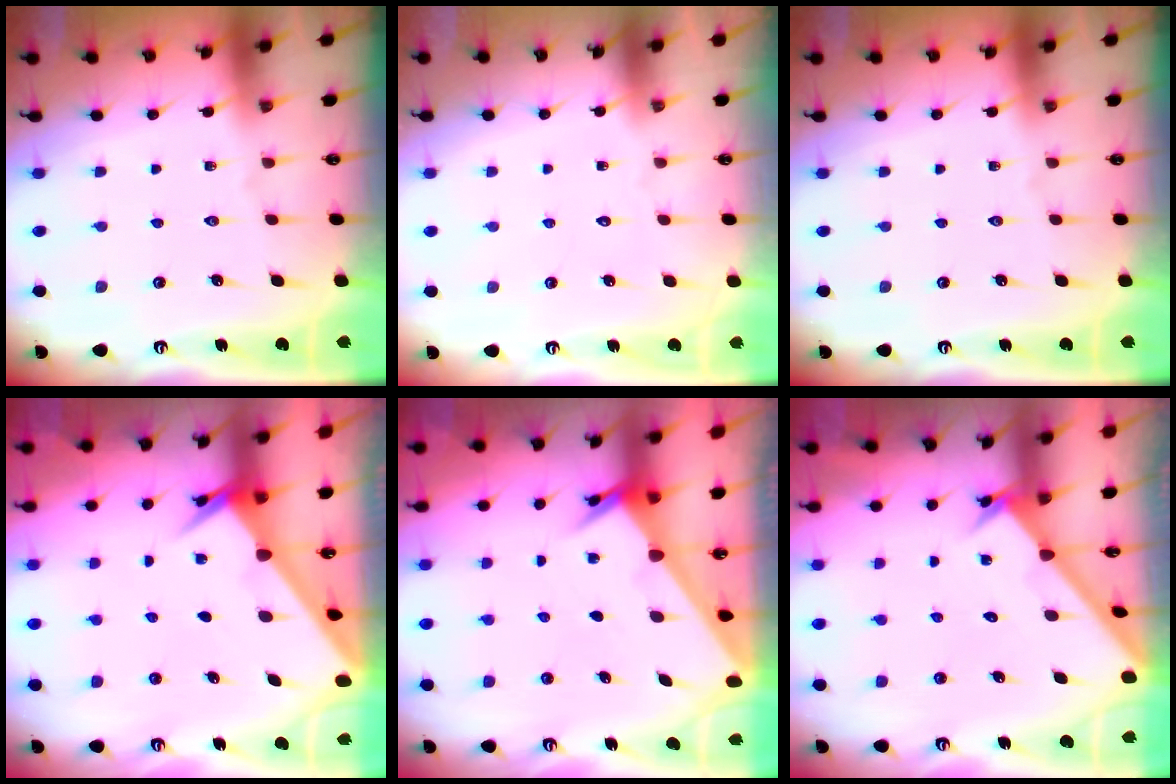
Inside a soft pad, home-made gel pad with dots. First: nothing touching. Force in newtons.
{"total": 1.6, "press": 1.6, "slide": 0.1}
{"total": 0.0}
{"total": 2.4, "press": 2.4, "slide": 0.3}
{"total": 2.6, "press": 2.6, "slide": 0.2}
{"total": 2.1, "press": 2.1, "slide": 0.2}